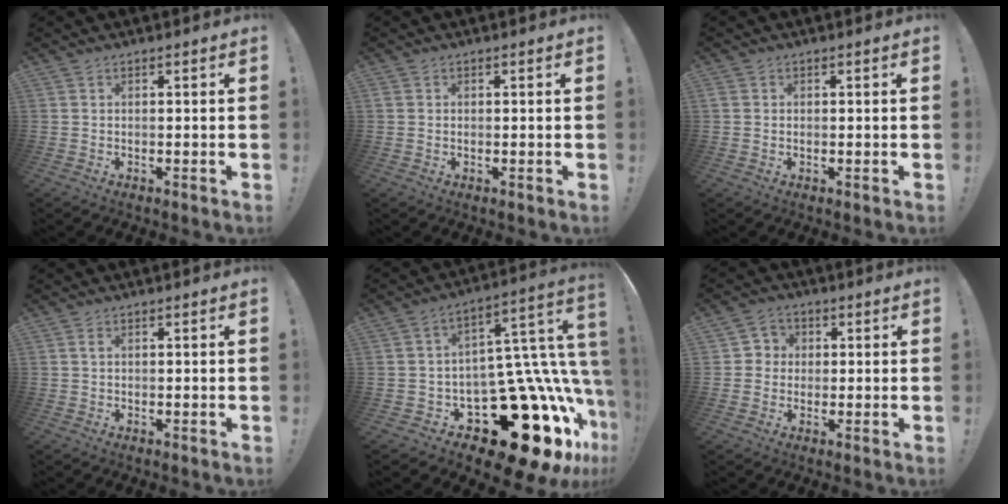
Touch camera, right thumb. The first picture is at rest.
{"total": 0.7, "force": [0.1, 0.6, 0.2], "torque": [-0.006, 0.005, 0.002]}
{"total": 1.1, "force": [0.1, 1.0, 0.4], "torque": [-0.011, 0.004, 0.002]}
{"total": 0.7, "force": [0.1, 0.3, 0.6], "torque": [-0.014, 0.004, 0.000]}
{"total": 28.0, "force": [-11.1, 14.4, 21.3], "torque": [-0.238, 0.022, -0.127]}
{"total": 4.5, "force": [-0.1, 4.4, 1.0], "torque": [-0.016, 0.009, -0.002]}